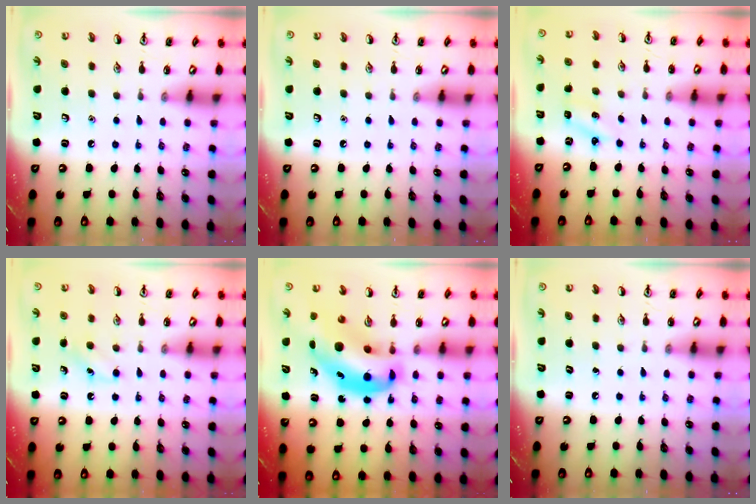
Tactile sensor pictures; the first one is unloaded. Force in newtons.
{"total": 0.0}
{"total": 2.2, "press": 2.1, "slide": 0.8}
{"total": 3.4, "press": 3.2, "slide": 1.1}
{"total": 12.8, "press": 12.2, "slide": 3.9}
{"total": 0.0}